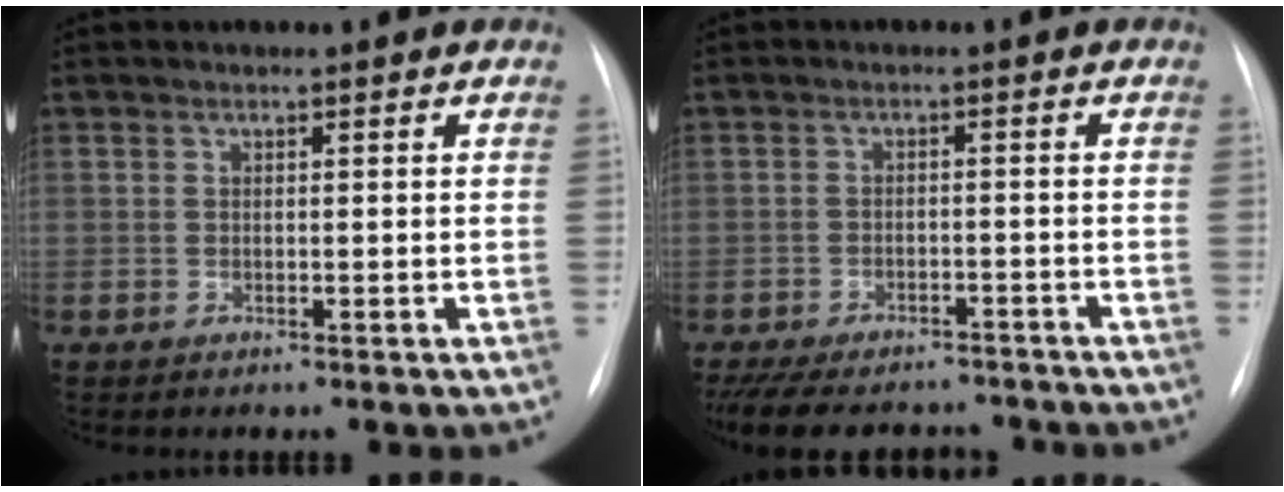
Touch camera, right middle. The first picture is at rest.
{"total": 15.9, "force": [-13.4, 6.2, 5.8], "torque": [-0.150, -0.006, -0.177]}